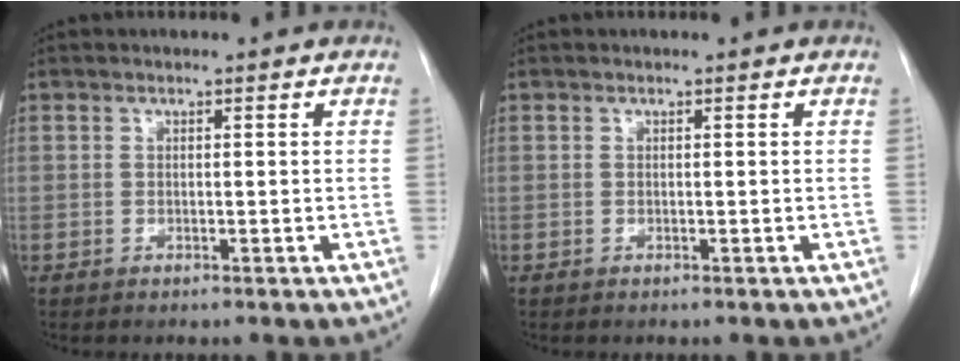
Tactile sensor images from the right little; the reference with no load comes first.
{"total": 0.0}